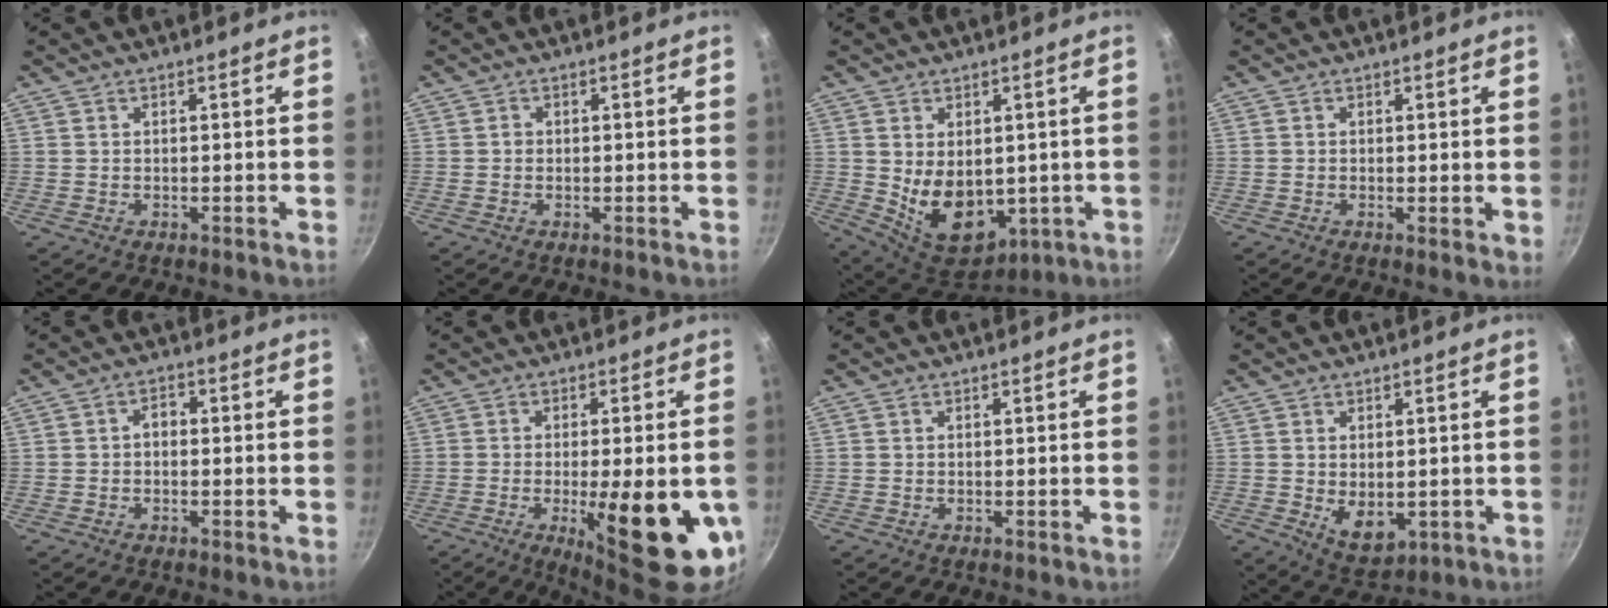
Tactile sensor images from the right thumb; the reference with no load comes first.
{"total": 0.8, "force": [-0.1, 0.7, 0.2], "torque": [-0.001, 0.004, -0.003]}
{"total": 13.2, "force": [-0.4, 9.0, 9.6], "torque": [-0.127, -0.026, 0.025]}
{"total": 1.4, "force": [0.2, 0.5, 1.3], "torque": [-0.018, -0.006, -0.001]}
{"total": 2.3, "force": [-0.4, 1.6, 1.5], "torque": [-0.020, 0.013, -0.011]}
{"total": 18.8, "force": [-5.2, 5.5, 17.3], "torque": [-0.211, -0.002, -0.060]}
{"total": 0.0}
{"total": 6.7, "force": [-0.4, 4.3, 5.1], "torque": [-0.070, -0.017, 0.008]}